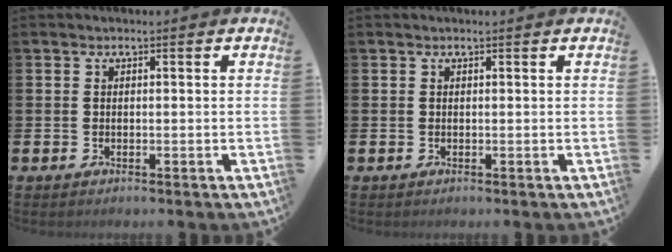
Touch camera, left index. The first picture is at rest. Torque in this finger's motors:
{"motor_torque": [0.48, -0.92, 0.06, -0.01]}